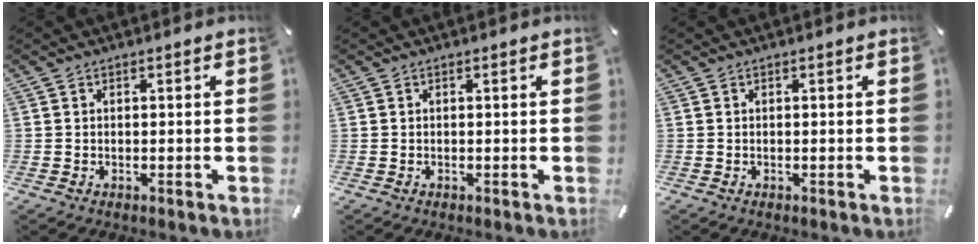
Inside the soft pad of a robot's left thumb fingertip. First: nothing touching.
{"total": 0.0}
{"total": 0.0}